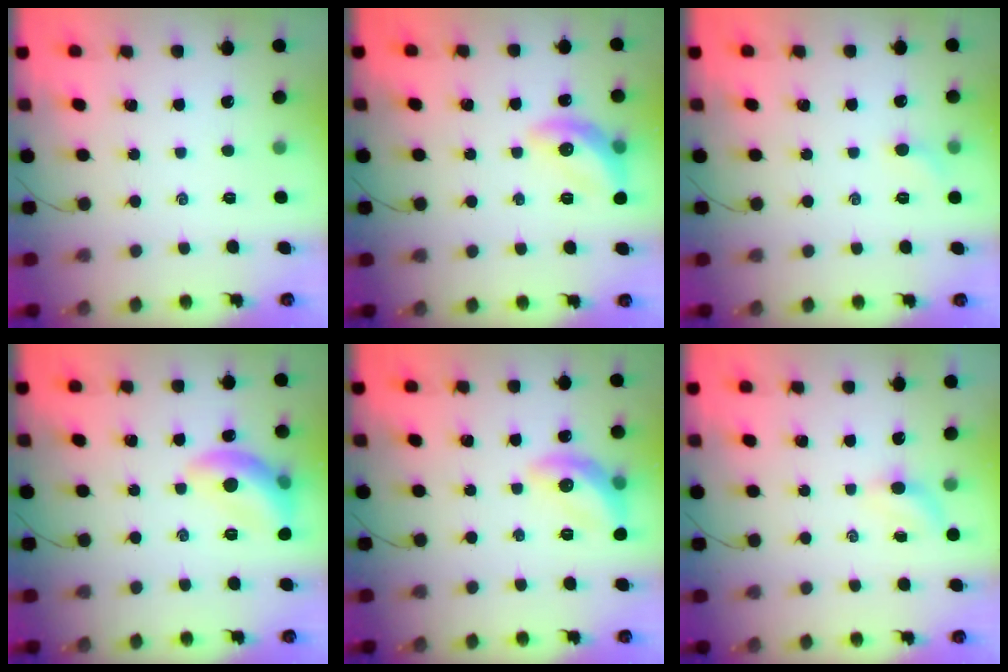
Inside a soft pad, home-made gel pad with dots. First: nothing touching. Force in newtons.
{"total": 12.7, "press": 12.7, "slide": 0.9}
{"total": 4.5, "press": 4.3, "slide": 1.5}
{"total": 12.2, "press": 12.2, "slide": 1.0}
{"total": 12.7, "press": 12.7, "slide": 0.9}
{"total": 3.1, "press": 2.9, "slide": 1.0}